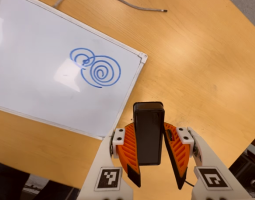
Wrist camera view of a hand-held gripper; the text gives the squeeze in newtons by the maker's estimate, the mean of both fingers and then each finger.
{"total": 5.8, "left": 5.6, "right": 6.0}